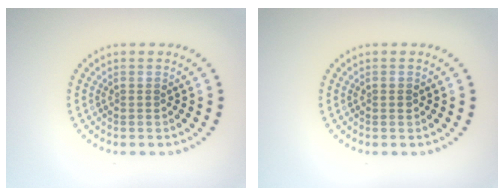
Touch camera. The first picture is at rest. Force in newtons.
{"total": 0.7, "press": 0.7, "slide": 0.1}